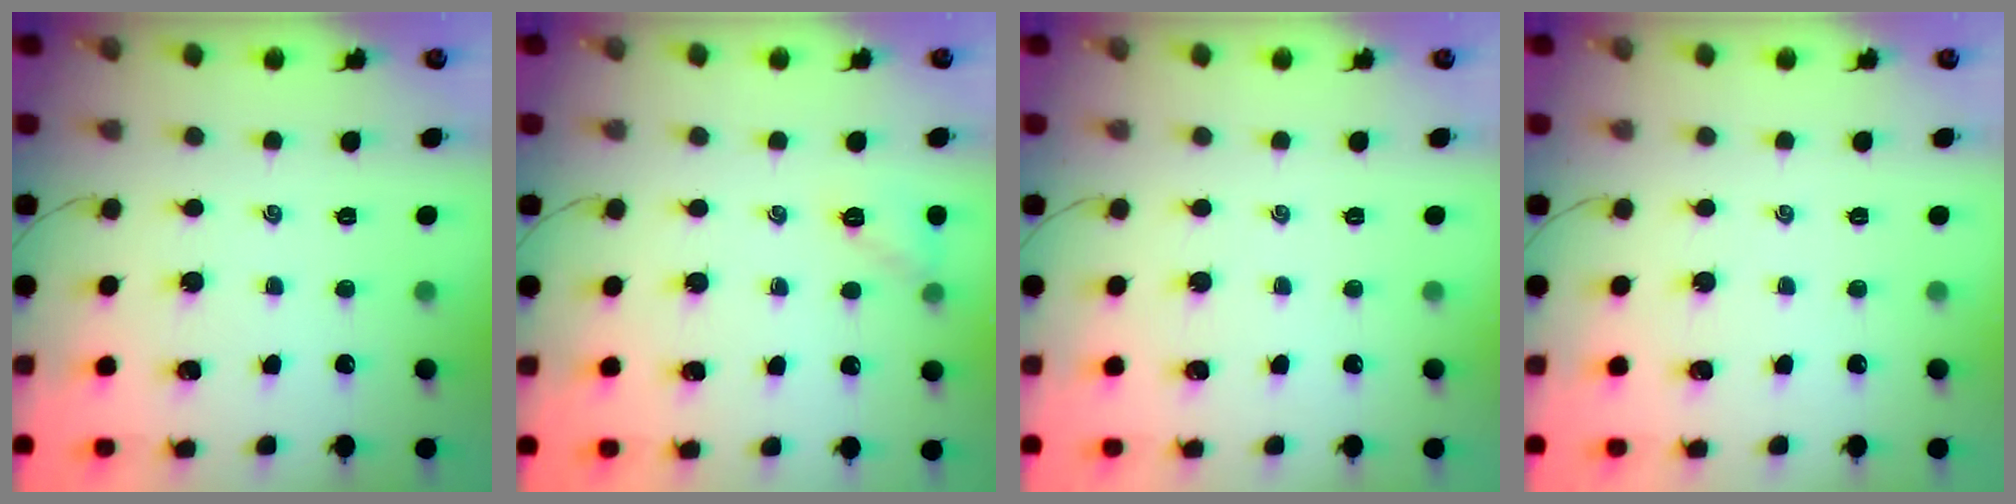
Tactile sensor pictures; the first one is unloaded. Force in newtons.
{"total": 7.2, "press": 7.0, "slide": 1.4}
{"total": 0.0}
{"total": 0.0}